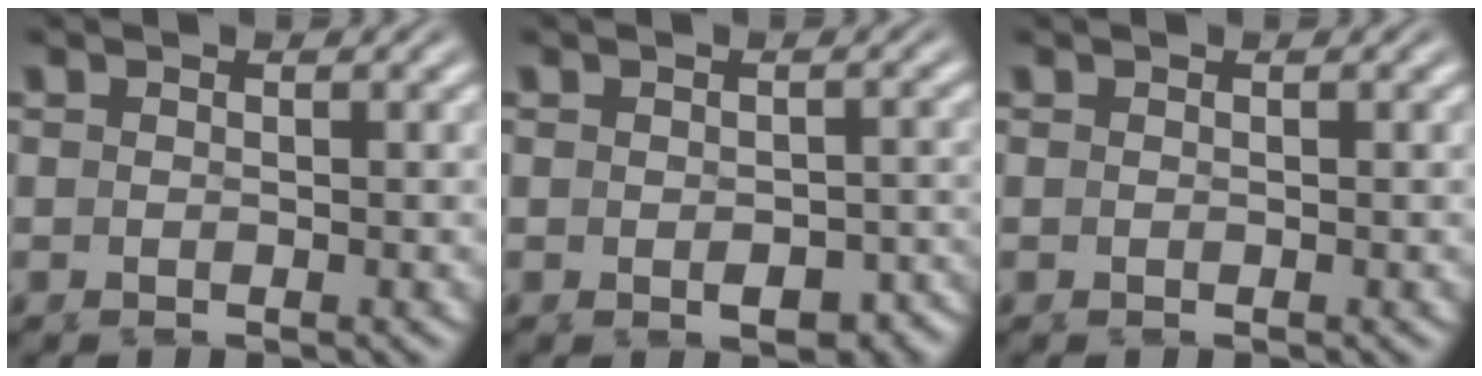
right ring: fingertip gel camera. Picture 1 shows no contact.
{"total": 2.7, "force": [-1.9, 1.4, 1.4], "torque": [-0.014, -0.009, -0.025]}
{"total": 1.4, "force": [-0.3, -1.3, -0.4], "torque": [0.018, -0.011, 0.005]}